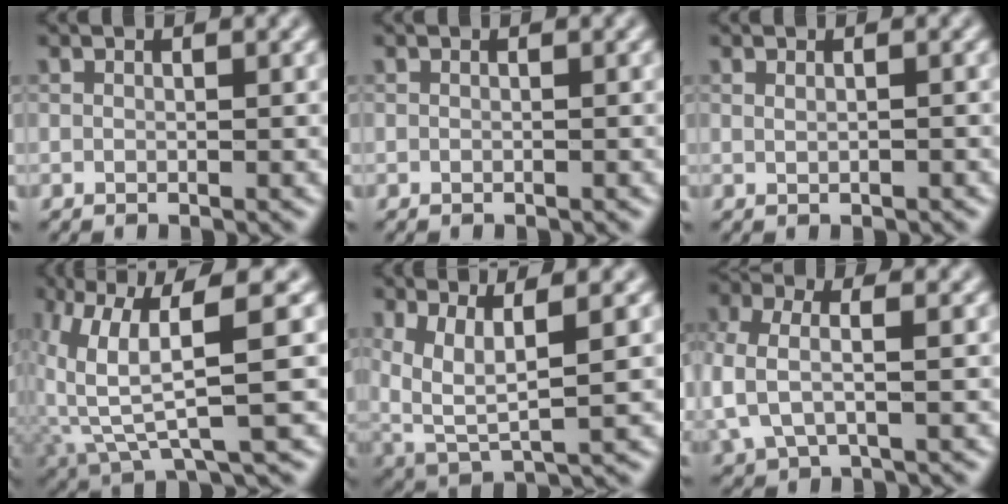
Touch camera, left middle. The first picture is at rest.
{"total": 0.0}
{"total": 0.6, "force": [0.1, 0.2, 0.5], "torque": [-0.009, -0.001, 0.000]}
{"total": 7.2, "force": [1.6, 1.3, 6.9], "torque": [-0.131, -0.004, 0.035]}
{"total": 5.2, "force": [1.7, 1.8, 4.6], "torque": [-0.106, -0.014, 0.038]}
{"total": 3.9, "force": [-0.1, 2.0, 3.4], "torque": [-0.088, -0.001, -0.007]}